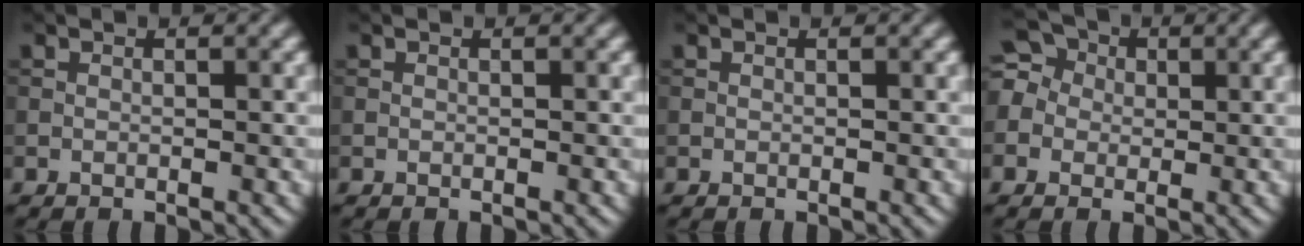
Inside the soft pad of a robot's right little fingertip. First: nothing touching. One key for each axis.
{"total": 0.0}
{"total": 0.0}
{"total": 5.2, "fx": 0.6, "fy": 4.7, "fz": 2.3, "tx": -0.047, "ty": 0.032, "tz": -0.018}